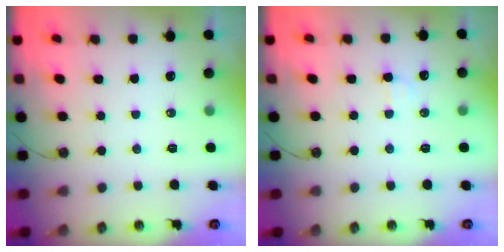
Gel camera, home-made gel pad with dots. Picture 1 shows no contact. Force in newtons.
{"total": 3.5, "press": 3.3, "slide": 1.0}